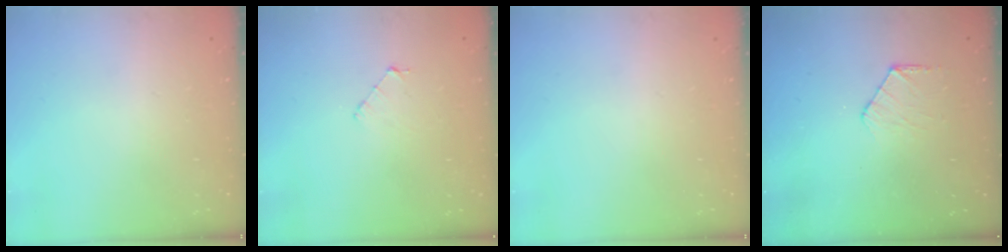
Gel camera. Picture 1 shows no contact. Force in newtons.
{"total": 3.5, "press": 3.5, "slide": 0.3}
{"total": 0.0}
{"total": 6.3, "press": 6.2, "slide": 0.7}